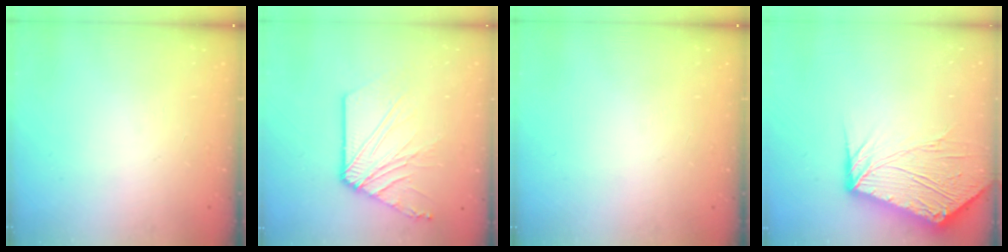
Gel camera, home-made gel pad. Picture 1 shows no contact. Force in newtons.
{"total": 11.5, "press": 11.5, "slide": 0.8}
{"total": 0.0}
{"total": 16.8, "press": 16.7, "slide": 2.1}